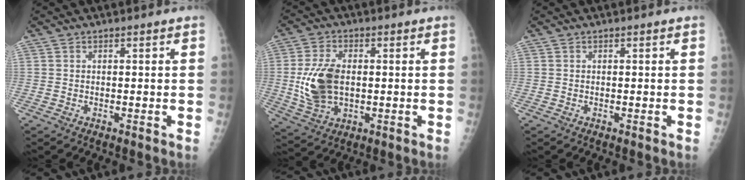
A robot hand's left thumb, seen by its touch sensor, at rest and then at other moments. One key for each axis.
{"total": 11.0, "fx": 0.1, "fy": 6.9, "fz": 8.6, "tx": -0.163, "ty": -0.002, "tz": 0.010}
{"total": 0.0}